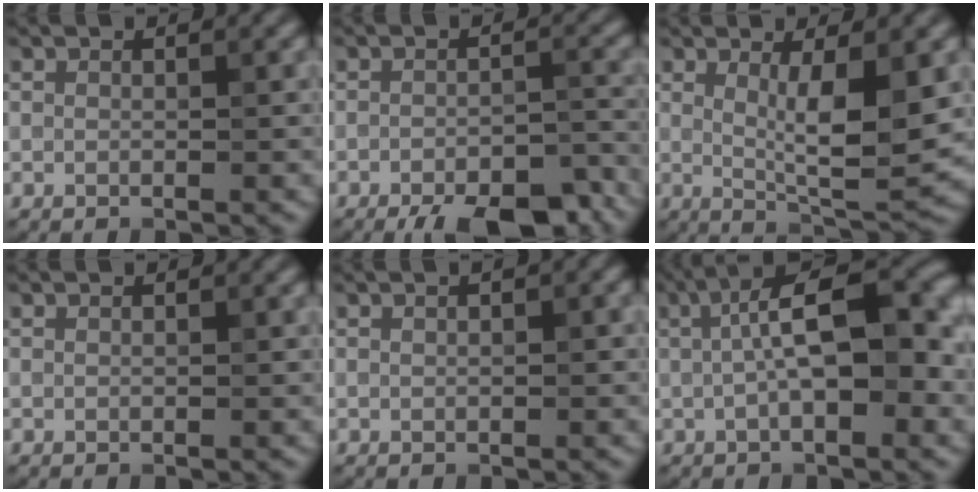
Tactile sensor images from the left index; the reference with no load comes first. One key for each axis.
{"total": 8.8, "fx": -6.8, "fy": 2.9, "fz": 4.9, "tx": -0.055, "ty": -0.014, "tz": -0.082}
{"total": 6.7, "fx": 0.9, "fy": 1.5, "fz": 6.5, "tx": -0.100, "ty": -0.015, "tz": 0.021}
{"total": 0.0}
{"total": 1.9, "fx": 0.6, "fy": 0.7, "fz": 1.6, "tx": -0.015, "ty": 0.002, "tz": 0.008}
{"total": 11.7, "fx": 1.4, "fy": 4.2, "fz": 10.8, "tx": -0.154, "ty": 0.025, "tz": 0.017}